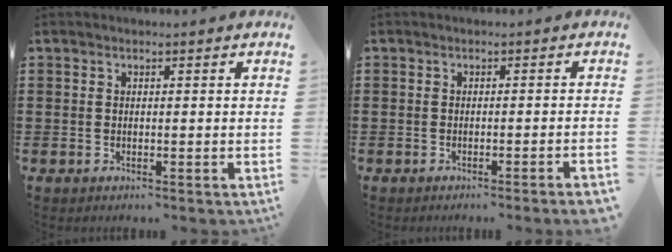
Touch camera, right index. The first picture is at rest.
{"total": 1.3, "force": [-1.0, -0.2, 0.8], "torque": [-0.014, -0.002, -0.019]}